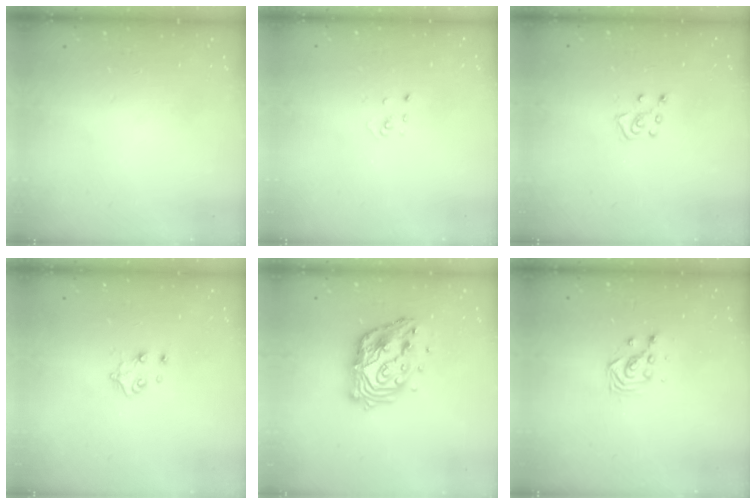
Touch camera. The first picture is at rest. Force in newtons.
{"total": 2.1, "press": 2.1, "slide": 0.1}
{"total": 5.3, "press": 5.3, "slide": 0.4}
{"total": 5.3, "press": 5.2, "slide": 0.8}
{"total": 14.1, "press": 14.1, "slide": 1.1}
{"total": 3.5, "press": 3.5, "slide": 0.2}